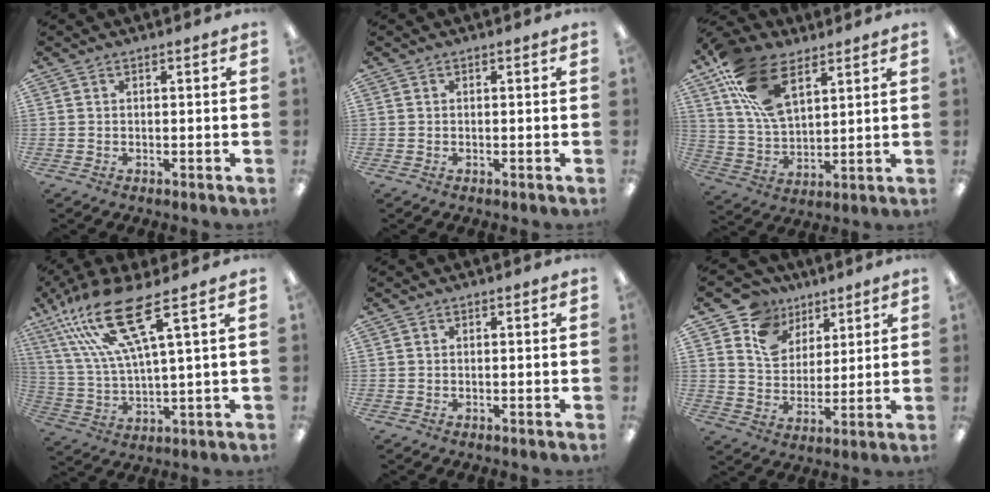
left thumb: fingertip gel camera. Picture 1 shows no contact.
{"total": 0.0}
{"total": 17.0, "force": [8.8, 9.2, 11.2], "torque": [-0.229, -0.017, 0.166]}
{"total": 17.3, "force": [9.8, 3.7, 13.8], "torque": [-0.292, -0.032, 0.160]}
{"total": 0.0}
{"total": 11.3, "force": [7.2, 8.3, 2.7], "torque": [-0.065, -0.048, 0.140]}